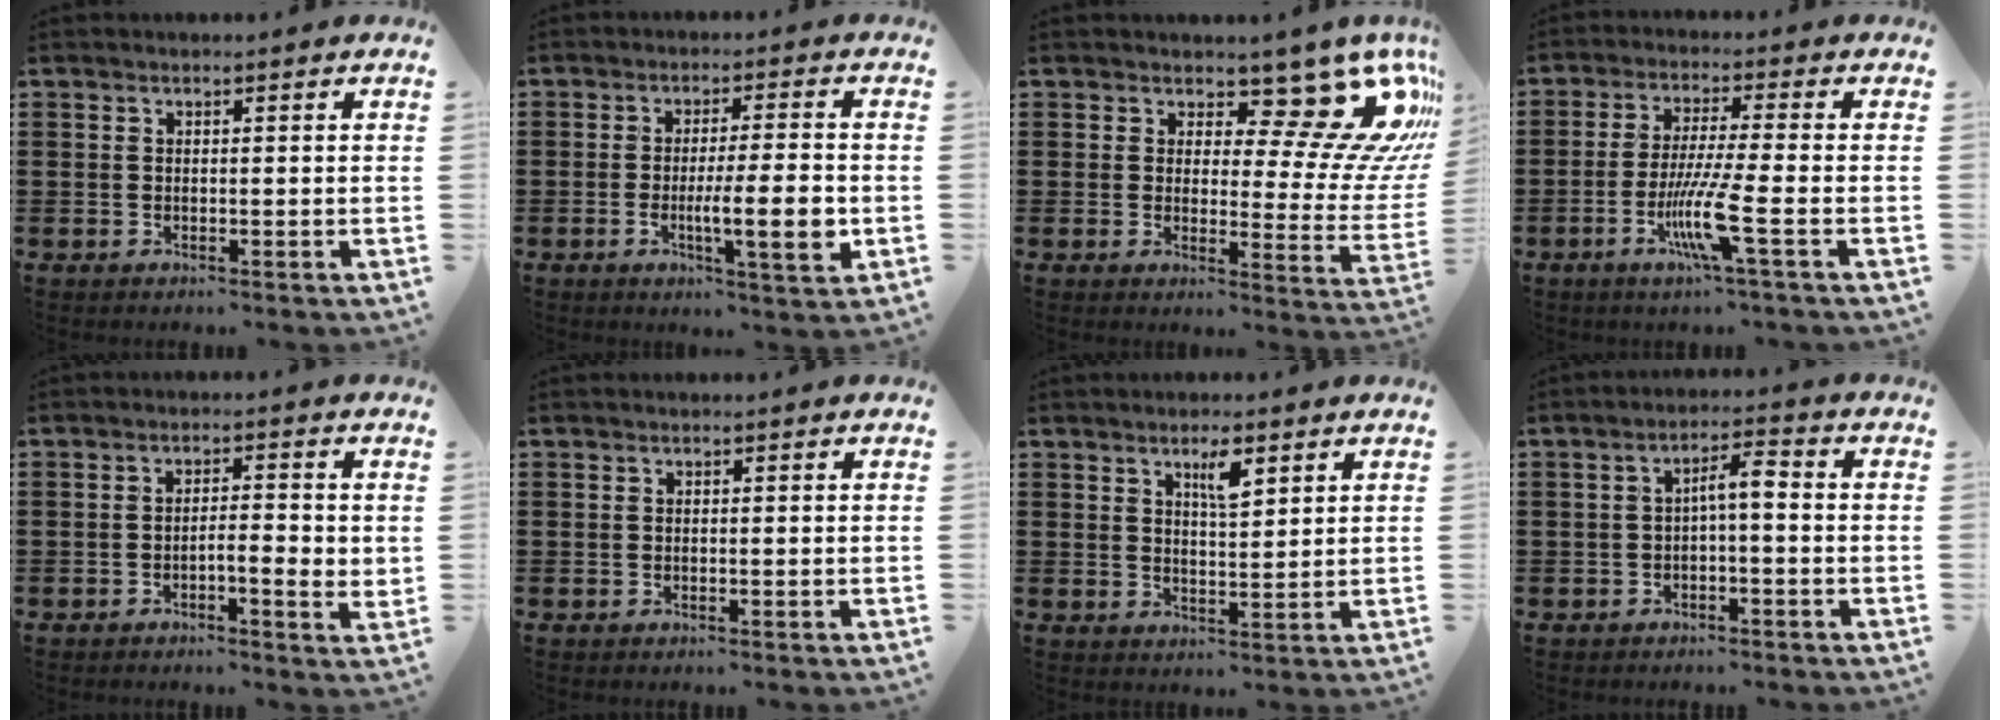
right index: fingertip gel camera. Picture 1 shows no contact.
{"total": 8.5, "force": [-1.6, 1.1, 8.2], "torque": [-0.134, -0.014, -0.028]}
{"total": 12.3, "force": [7.7, 4.8, 8.3], "torque": [-0.118, -0.059, 0.132]}
{"total": 8.4, "force": [-3.2, -0.1, 7.8], "torque": [-0.156, -0.022, -0.061]}
{"total": 3.3, "force": [-0.9, 0.6, 3.1], "torque": [-0.053, 0.001, -0.017]}
{"total": 0.0}
{"total": 4.1, "force": [2.4, 1.1, 3.2], "torque": [-0.053, 0.000, 0.036]}
{"total": 3.5, "force": [-0.6, 0.8, 3.3], "torque": [-0.065, 0.011, -0.016]}